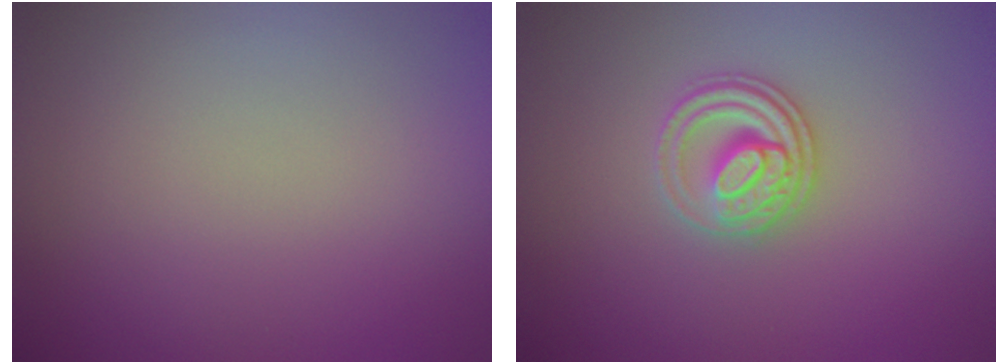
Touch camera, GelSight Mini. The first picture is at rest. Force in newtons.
{"total": 2.7, "press": 2.5, "slide": 0.9}